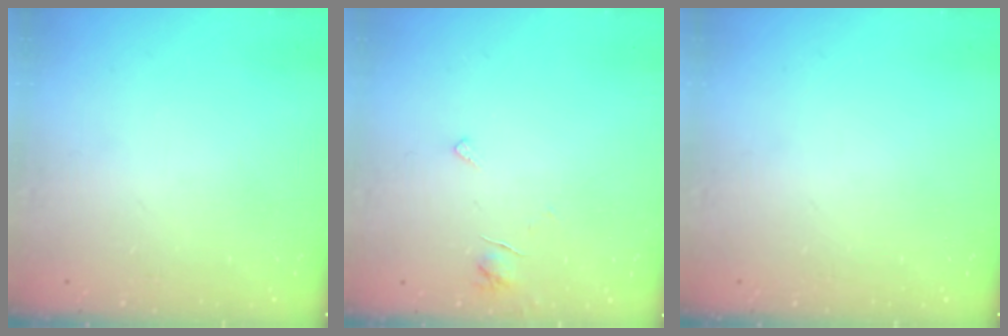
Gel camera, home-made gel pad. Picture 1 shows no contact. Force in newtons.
{"total": 3.2, "press": 3.2, "slide": 0.3}
{"total": 0.0}